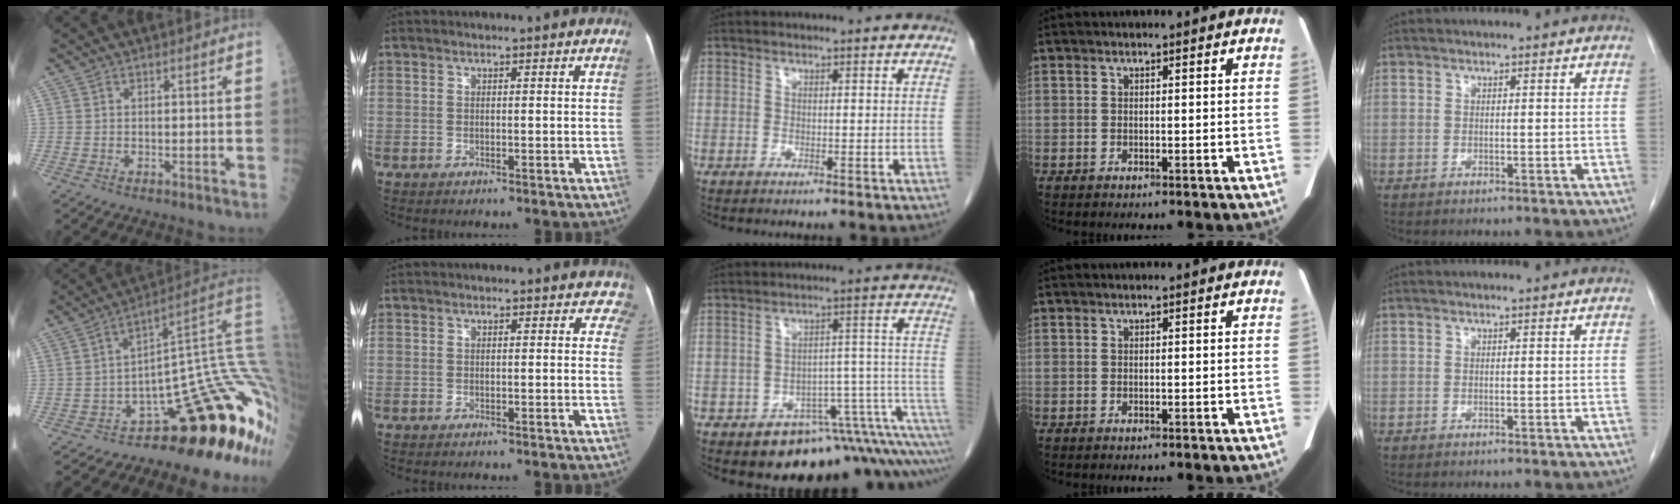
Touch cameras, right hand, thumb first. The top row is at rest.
{"thumb": {"total": 20.5, "force": [-2.7, 6.8, 19.1], "torque": [-0.105, 0.112, -0.033]}, "index": {"total": 2.4, "force": [1.8, 1.5, 0.4], "torque": [0.023, 0.001, -0.002]}, "middle": {"total": 15.2, "force": [-8.4, 6.3, 11.1], "torque": [-0.050, 0.078, -0.100]}}